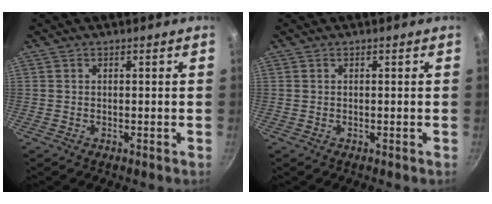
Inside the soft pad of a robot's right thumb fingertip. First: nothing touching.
{"total": 0.0}